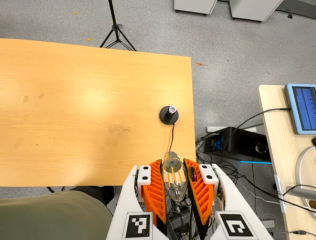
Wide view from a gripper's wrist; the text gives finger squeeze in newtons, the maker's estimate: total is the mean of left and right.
{"total": 21.5, "left": 24.0, "right": 19.0}